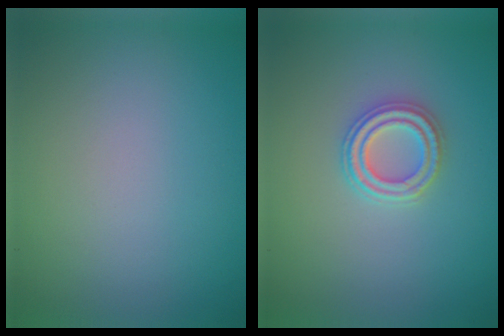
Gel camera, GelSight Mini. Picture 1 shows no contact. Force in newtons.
{"total": 2.7, "press": 2.5, "slide": 0.9}